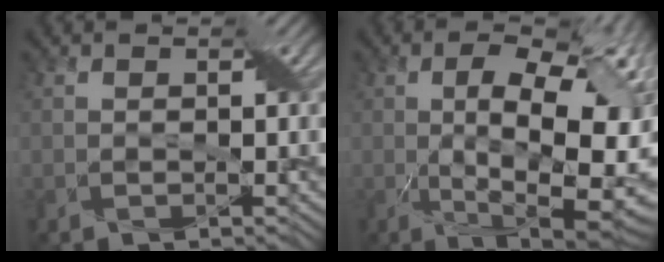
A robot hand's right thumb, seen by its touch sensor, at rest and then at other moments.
{"total": 18.1, "force": [-1.5, 7.7, 16.3], "torque": [-0.227, -0.014, -0.017]}